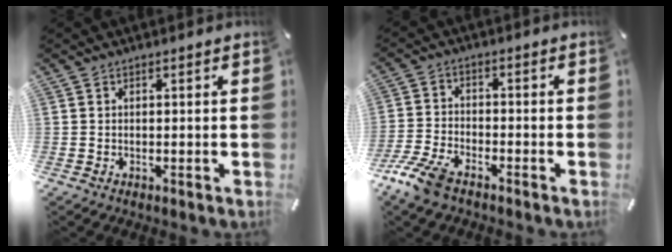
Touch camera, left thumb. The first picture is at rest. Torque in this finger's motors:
{"motor_torque": [0.74, 1.33, 0.21, 0.22, 0.09]}